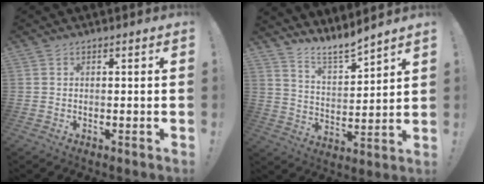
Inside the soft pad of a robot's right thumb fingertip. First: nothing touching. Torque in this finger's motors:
{"motor_torque": [-0.22, 0.02, 0.00, 0.88, 0.12]}